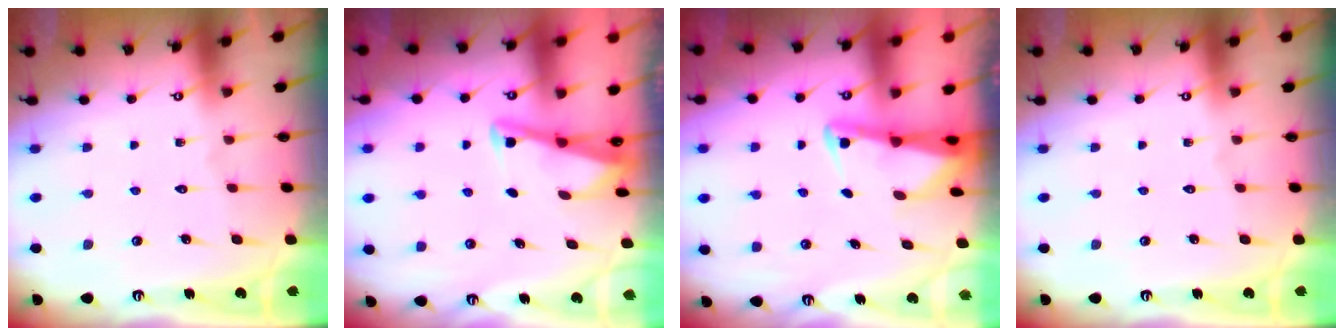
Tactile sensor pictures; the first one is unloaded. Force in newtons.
{"total": 2.9, "press": 2.9, "slide": 0.3}
{"total": 2.3, "press": 2.3, "slide": 0.3}
{"total": 0.0}